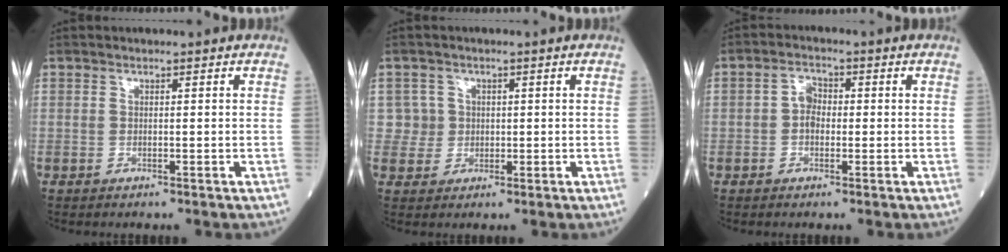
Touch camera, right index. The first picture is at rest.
{"total": 3.2, "force": [0.6, 3.1, -0.4], "torque": [0.019, 0.007, 0.009]}
{"total": 2.8, "force": [-0.3, 1.9, 2.0], "torque": [-0.035, 0.012, -0.009]}